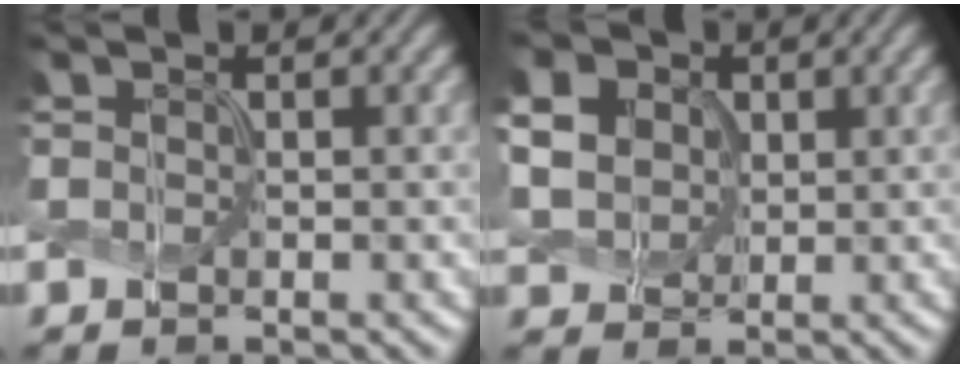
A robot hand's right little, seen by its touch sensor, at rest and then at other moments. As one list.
[{"total": 9.4, "force": [3.6, 7.4, 4.5], "torque": [-0.124, 0.029, 0.066]}]